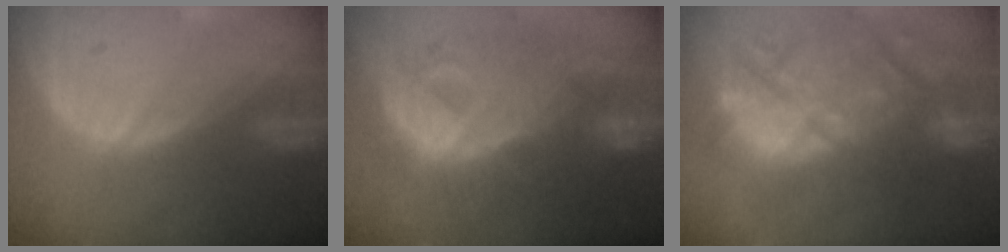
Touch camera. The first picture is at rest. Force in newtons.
{"total": 12.7, "press": 12.7, "slide": 1.3}
{"total": 13.8, "press": 12.6, "slide": 5.6}